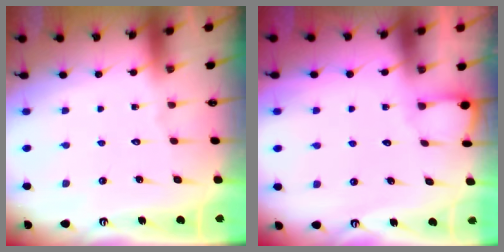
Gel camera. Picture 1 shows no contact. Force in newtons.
{"total": 2.0, "press": 2.0, "slide": 0.2}